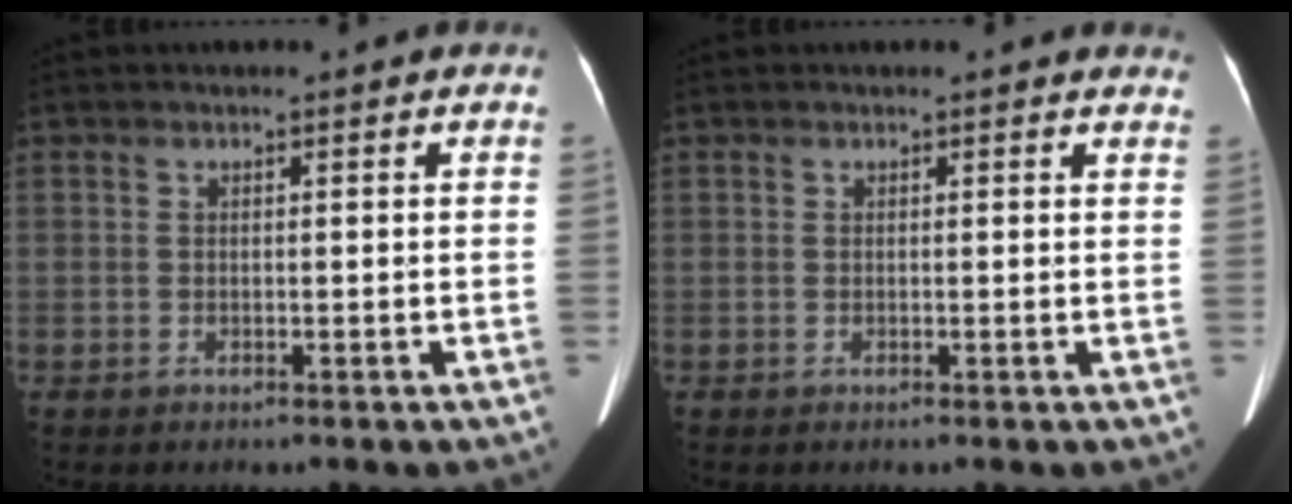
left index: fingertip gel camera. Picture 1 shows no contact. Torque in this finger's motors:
{"motor_torque": [0.05, -0.10, 0.02, 0.01]}